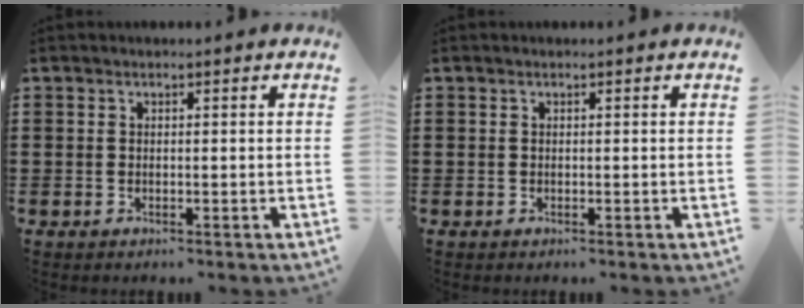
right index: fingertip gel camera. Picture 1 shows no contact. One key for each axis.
{"total": 0.0}